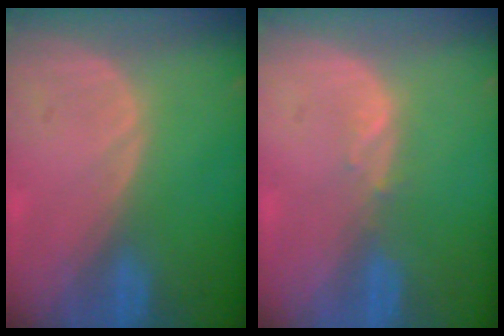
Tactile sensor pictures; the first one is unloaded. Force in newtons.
{"total": 1.1, "press": 1.0, "slide": 0.4}